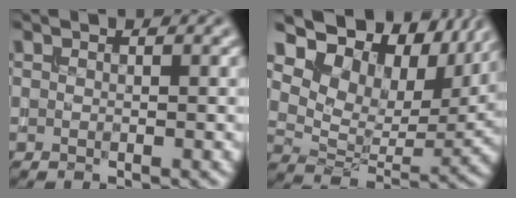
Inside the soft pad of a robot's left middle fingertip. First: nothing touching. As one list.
[{"total": 14.8, "force": [9.2, 8.4, 7.9], "torque": [-0.162, 0.031, 0.144]}]